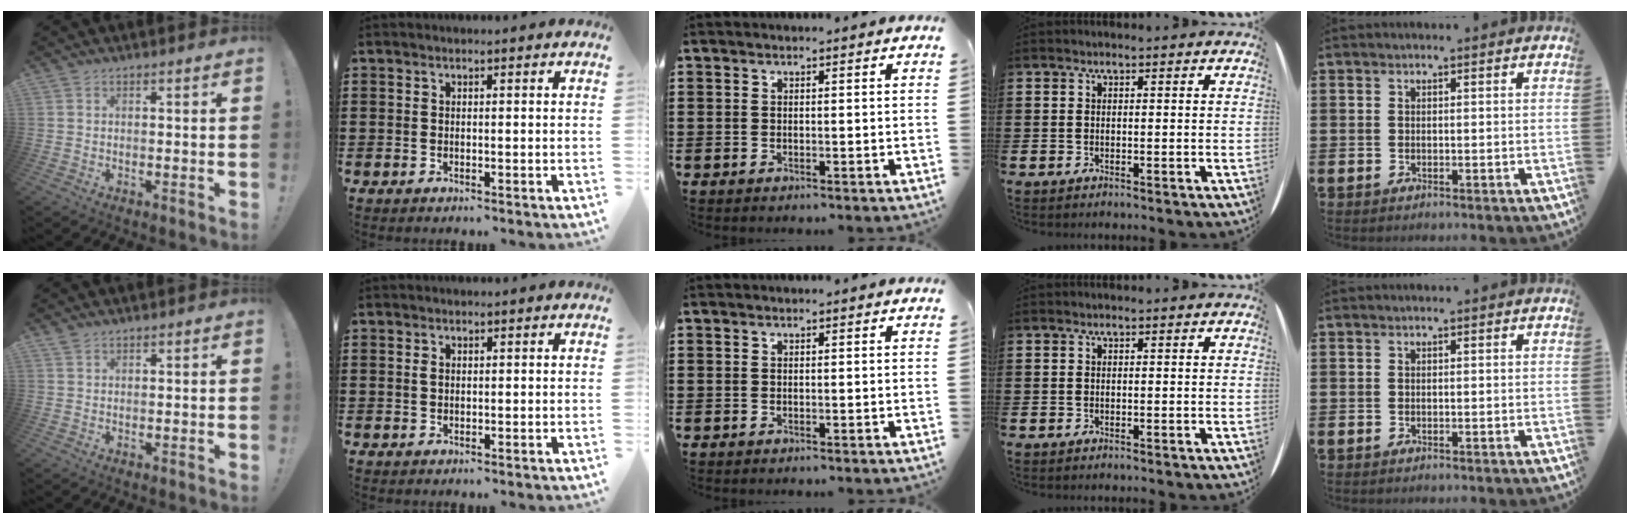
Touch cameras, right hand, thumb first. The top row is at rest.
{"thumb": {"total": 1.1, "force": [1.0, 0.5, 0.3], "torque": [-0.006, -0.003, 0.018]}, "index": {"total": 1.0, "force": [0.4, 0.7, 0.6], "torque": [-0.014, 0.005, 0.007]}}